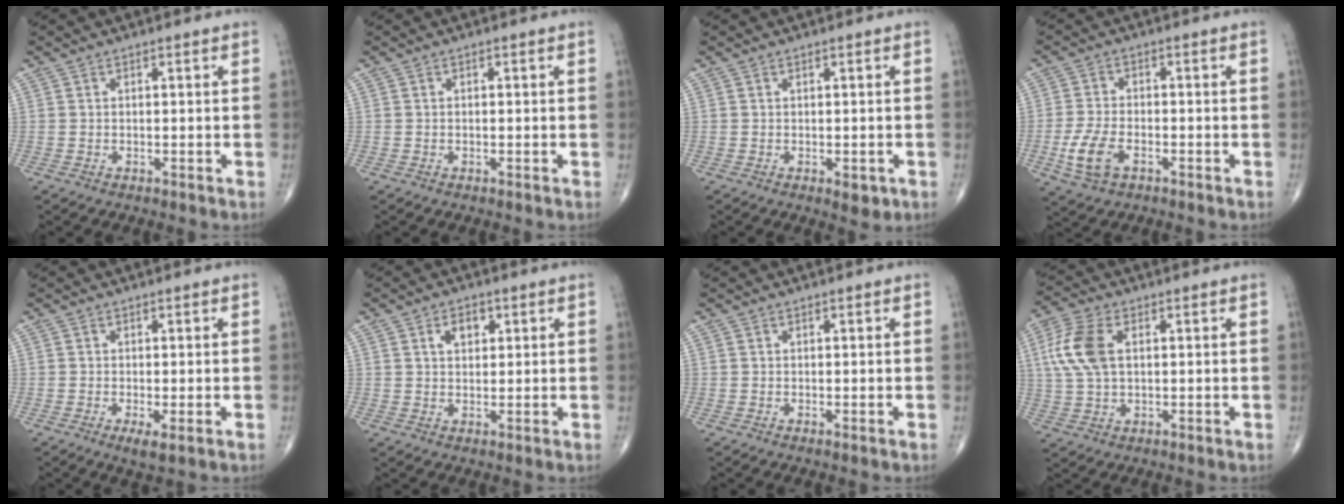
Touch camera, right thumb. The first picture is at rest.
{"total": 0.0}
{"total": 2.6, "force": [-0.8, 1.3, 2.1], "torque": [-0.016, -0.003, -0.006]}
{"total": 7.0, "force": [-2.7, 3.8, 5.2], "torque": [-0.114, 0.008, -0.050]}
{"total": 2.5, "force": [-0.8, 0.6, 2.3], "torque": [-0.046, -0.010, -0.015]}
{"total": 3.8, "force": [1.5, 2.4, 2.4], "torque": [-0.026, -0.002, 0.023]}
{"total": 0.0}
{"total": 9.5, "force": [2.0, 5.4, 7.6], "torque": [-0.178, 0.010, 0.038]}